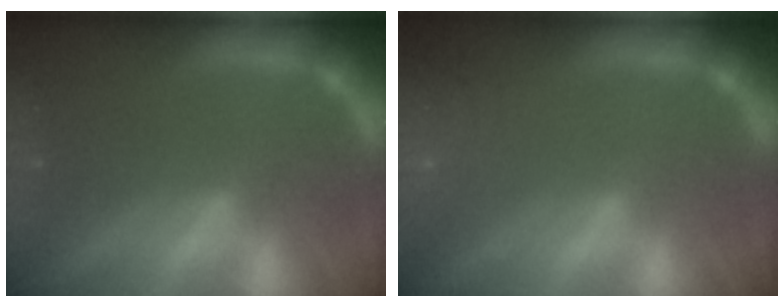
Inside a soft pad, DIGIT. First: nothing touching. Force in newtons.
{"total": 7.0}